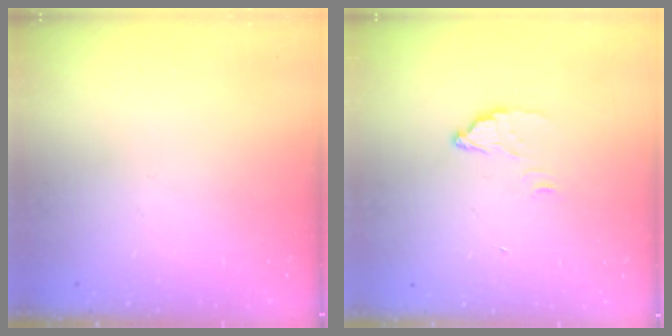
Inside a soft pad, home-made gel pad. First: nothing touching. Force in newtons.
{"total": 2.9, "press": 2.9, "slide": 0.4}